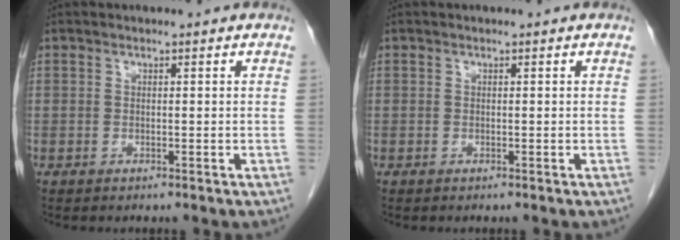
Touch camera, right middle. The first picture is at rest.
{"total": 0.0}